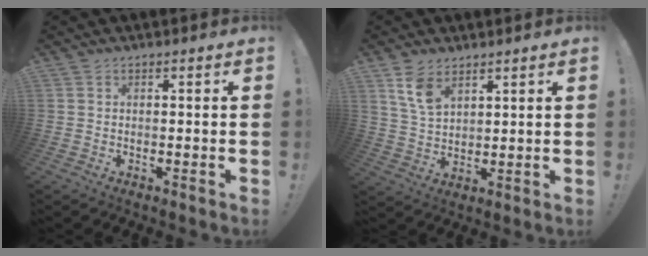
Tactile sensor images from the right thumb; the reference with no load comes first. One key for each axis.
{"total": 7.7, "fx": 4.9, "fy": 4.1, "fz": 4.4, "tx": -0.080, "ty": -0.021, "tz": 0.093}